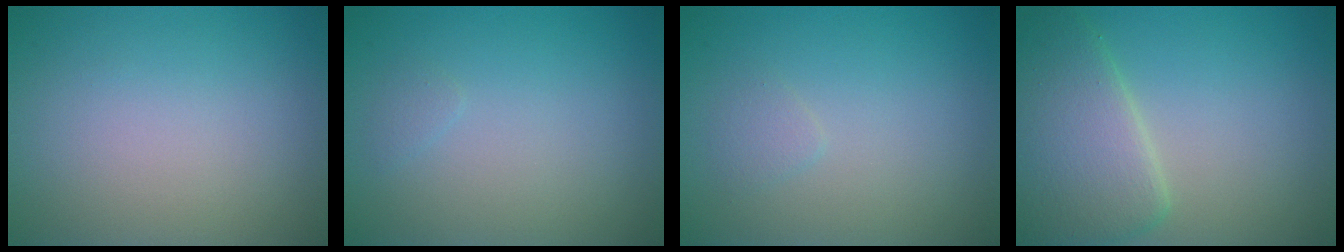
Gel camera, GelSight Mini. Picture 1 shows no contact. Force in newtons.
{"total": 0.6, "press": 0.5, "slide": 0.1}
{"total": 0.8, "press": 0.8, "slide": 0.0}
{"total": 6.3, "press": 6.3, "slide": 0.4}